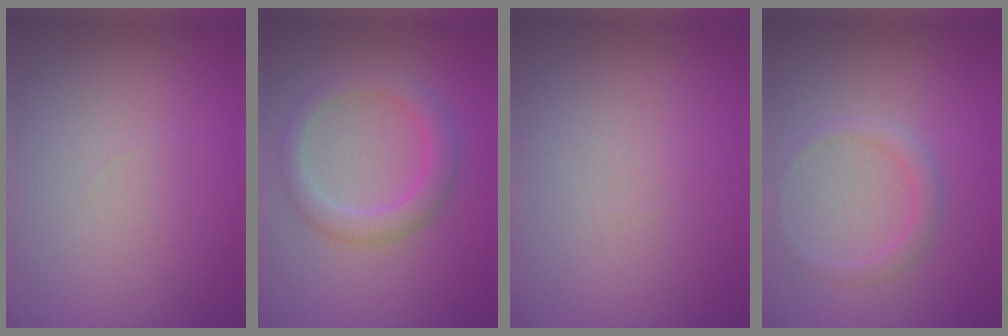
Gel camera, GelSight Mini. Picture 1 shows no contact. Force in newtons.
{"total": 3.1, "press": 3.1, "slide": 0.2}
{"total": 0.0}
{"total": 1.6, "press": 1.6, "slide": 0.2}